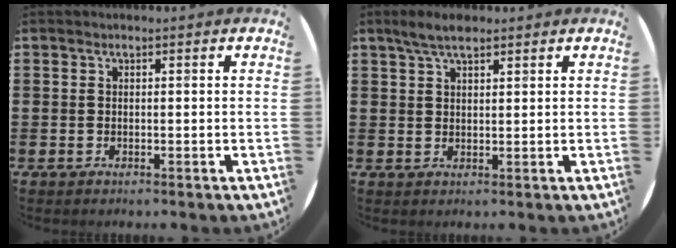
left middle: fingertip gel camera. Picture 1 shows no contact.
{"total": 3.5, "force": [2.8, 1.2, 1.7], "torque": [-0.030, 0.001, 0.049]}